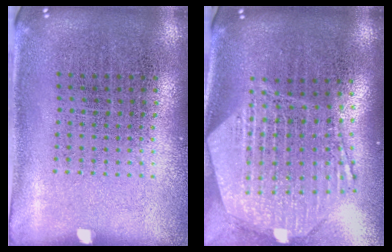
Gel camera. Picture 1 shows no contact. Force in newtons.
{"total": 2.9, "press": 2.4, "slide": 1.7}